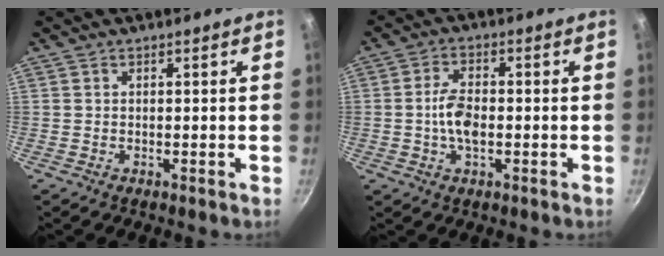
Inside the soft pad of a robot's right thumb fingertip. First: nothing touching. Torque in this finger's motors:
{"motor_torque": [1.28, 0.83, 1.06, -0.78, 0.06]}